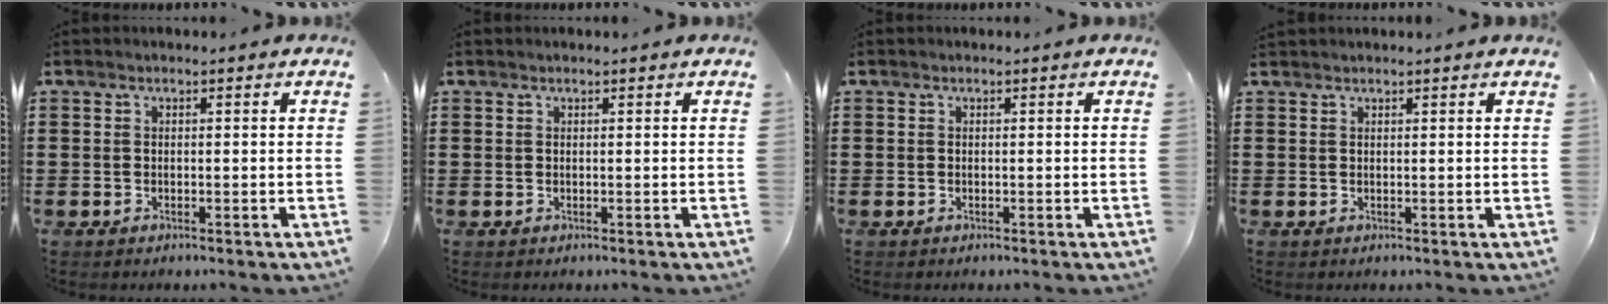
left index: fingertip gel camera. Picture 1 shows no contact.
{"total": 0.0}
{"total": 0.0}
{"total": 0.9, "force": [0.9, -0.2, 0.3], "torque": [-0.005, -0.002, 0.017]}